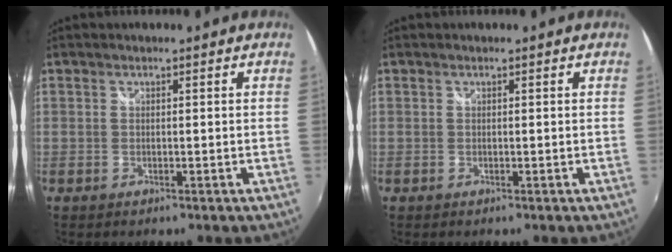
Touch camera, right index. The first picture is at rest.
{"total": 0.0}